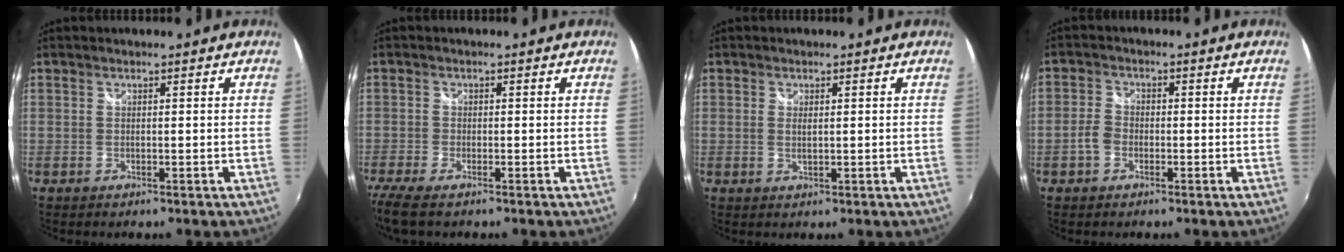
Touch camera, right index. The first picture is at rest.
{"total": 6.2, "force": [-4.7, 1.8, 3.6], "torque": [-0.091, -0.029, -0.093]}
{"total": 1.5, "force": [0.2, 0.6, 1.4], "torque": [-0.025, -0.002, 0.002]}
{"total": 3.4, "force": [-1.5, 2.4, 1.8], "torque": [-0.039, 0.009, -0.030]}